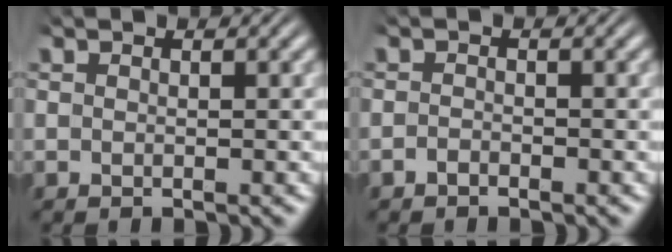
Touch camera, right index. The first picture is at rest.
{"total": 1.0, "force": [-1.0, -0.1, 0.0], "torque": [-0.001, -0.009, -0.014]}